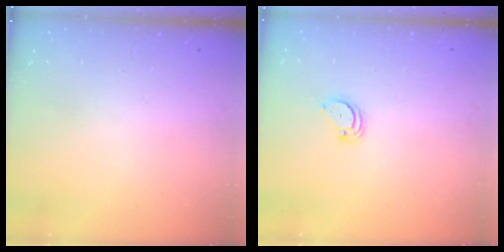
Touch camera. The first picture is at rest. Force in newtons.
{"total": 2.1, "press": 2.1, "slide": 0.1}